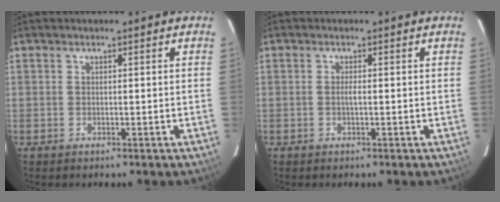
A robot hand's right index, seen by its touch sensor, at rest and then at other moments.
{"total": 1.1, "force": [-0.2, 0.0, 1.0], "torque": [-0.020, 0.001, -0.005]}